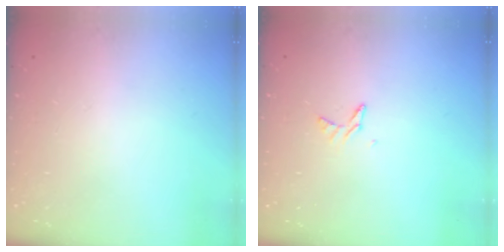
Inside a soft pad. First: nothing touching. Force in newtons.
{"total": 4.6, "press": 4.5, "slide": 0.5}